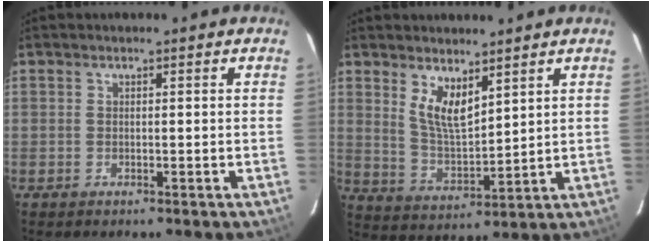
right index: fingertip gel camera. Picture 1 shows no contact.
{"total": 7.2, "force": [4.5, 2.4, 5.1], "torque": [-0.093, -0.010, 0.094]}